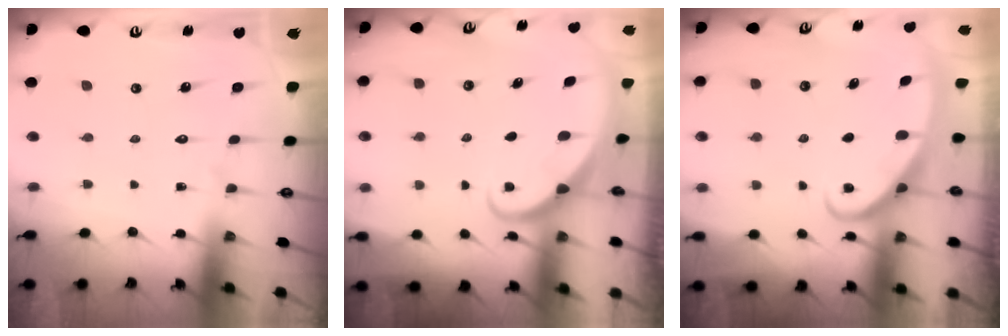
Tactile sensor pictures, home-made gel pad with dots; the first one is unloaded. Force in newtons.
{"total": 1.9, "press": 1.9, "slide": 0.1}
{"total": 2.8, "press": 2.8, "slide": 0.4}